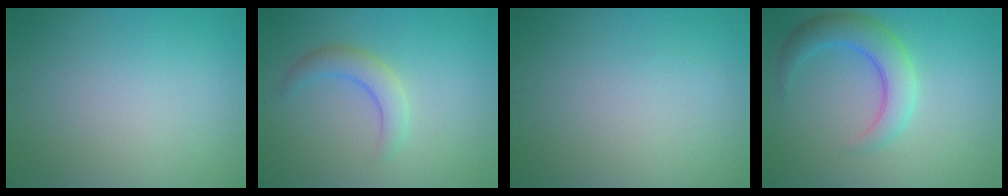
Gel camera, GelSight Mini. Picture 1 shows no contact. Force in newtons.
{"total": 2.7, "press": 2.7, "slide": 0.2}
{"total": 0.0}
{"total": 4.6, "press": 4.6, "slide": 0.1}